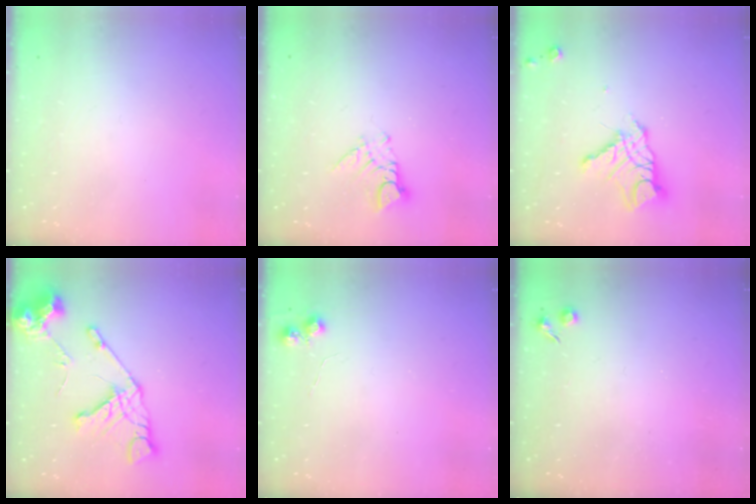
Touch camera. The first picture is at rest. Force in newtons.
{"total": 6.0, "press": 6.0, "slide": 0.5}
{"total": 14.0, "press": 14.0, "slide": 1.4}
{"total": 14.6, "press": 14.5, "slide": 1.4}
{"total": 5.1, "press": 5.0, "slide": 0.9}
{"total": 3.5, "press": 3.5, "slide": 0.6}